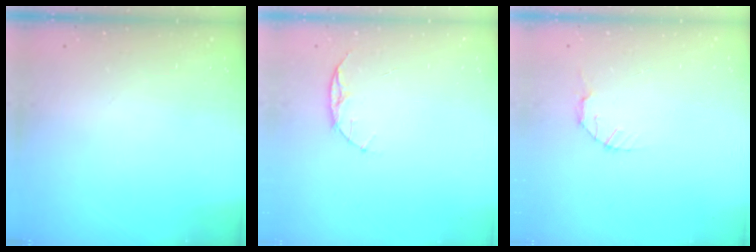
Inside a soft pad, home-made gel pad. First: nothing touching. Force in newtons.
{"total": 5.9, "press": 5.8, "slide": 0.7}
{"total": 2.8, "press": 2.8, "slide": 0.4}